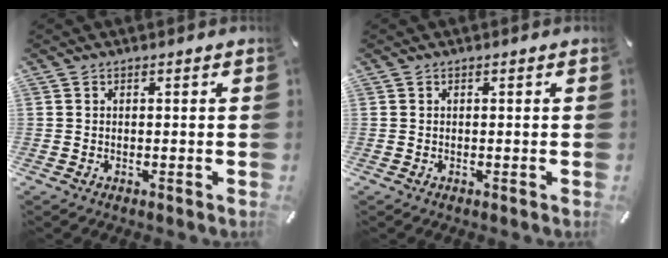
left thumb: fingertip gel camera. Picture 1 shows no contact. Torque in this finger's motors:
{"motor_torque": [-0.01, 0.01, 0.00, 0.00, 0.00]}